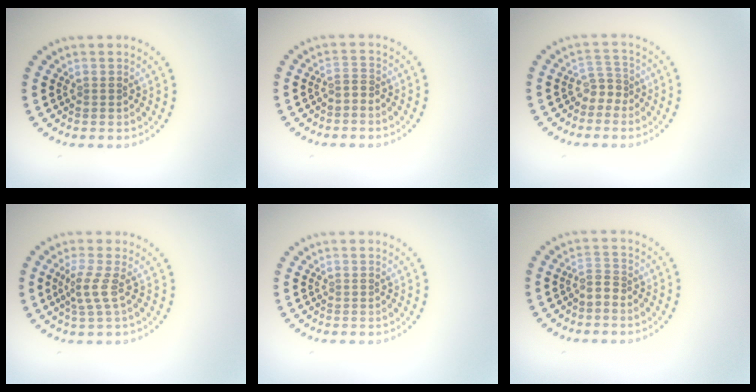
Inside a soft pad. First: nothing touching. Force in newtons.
{"total": 0.7, "press": 0.5, "slide": 0.5}
{"total": 1.9, "press": 1.2, "slide": 1.4}
{"total": 2.1, "press": 1.5, "slide": 1.5}
{"total": 0.0}
{"total": 1.6, "press": 1.2, "slide": 1.1}